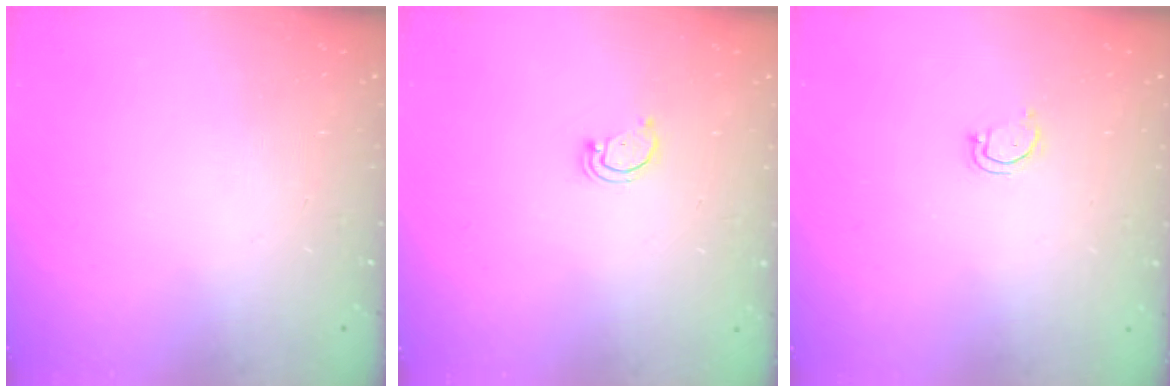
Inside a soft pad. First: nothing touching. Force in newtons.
{"total": 1.6, "press": 1.6, "slide": 0.1}
{"total": 2.6, "press": 2.6, "slide": 0.2}